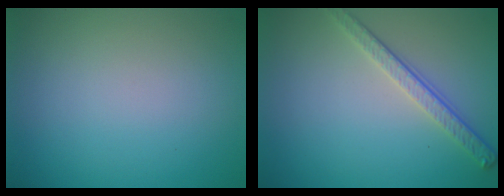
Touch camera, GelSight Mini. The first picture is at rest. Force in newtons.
{"total": 2.9, "press": 2.5, "slide": 1.5}